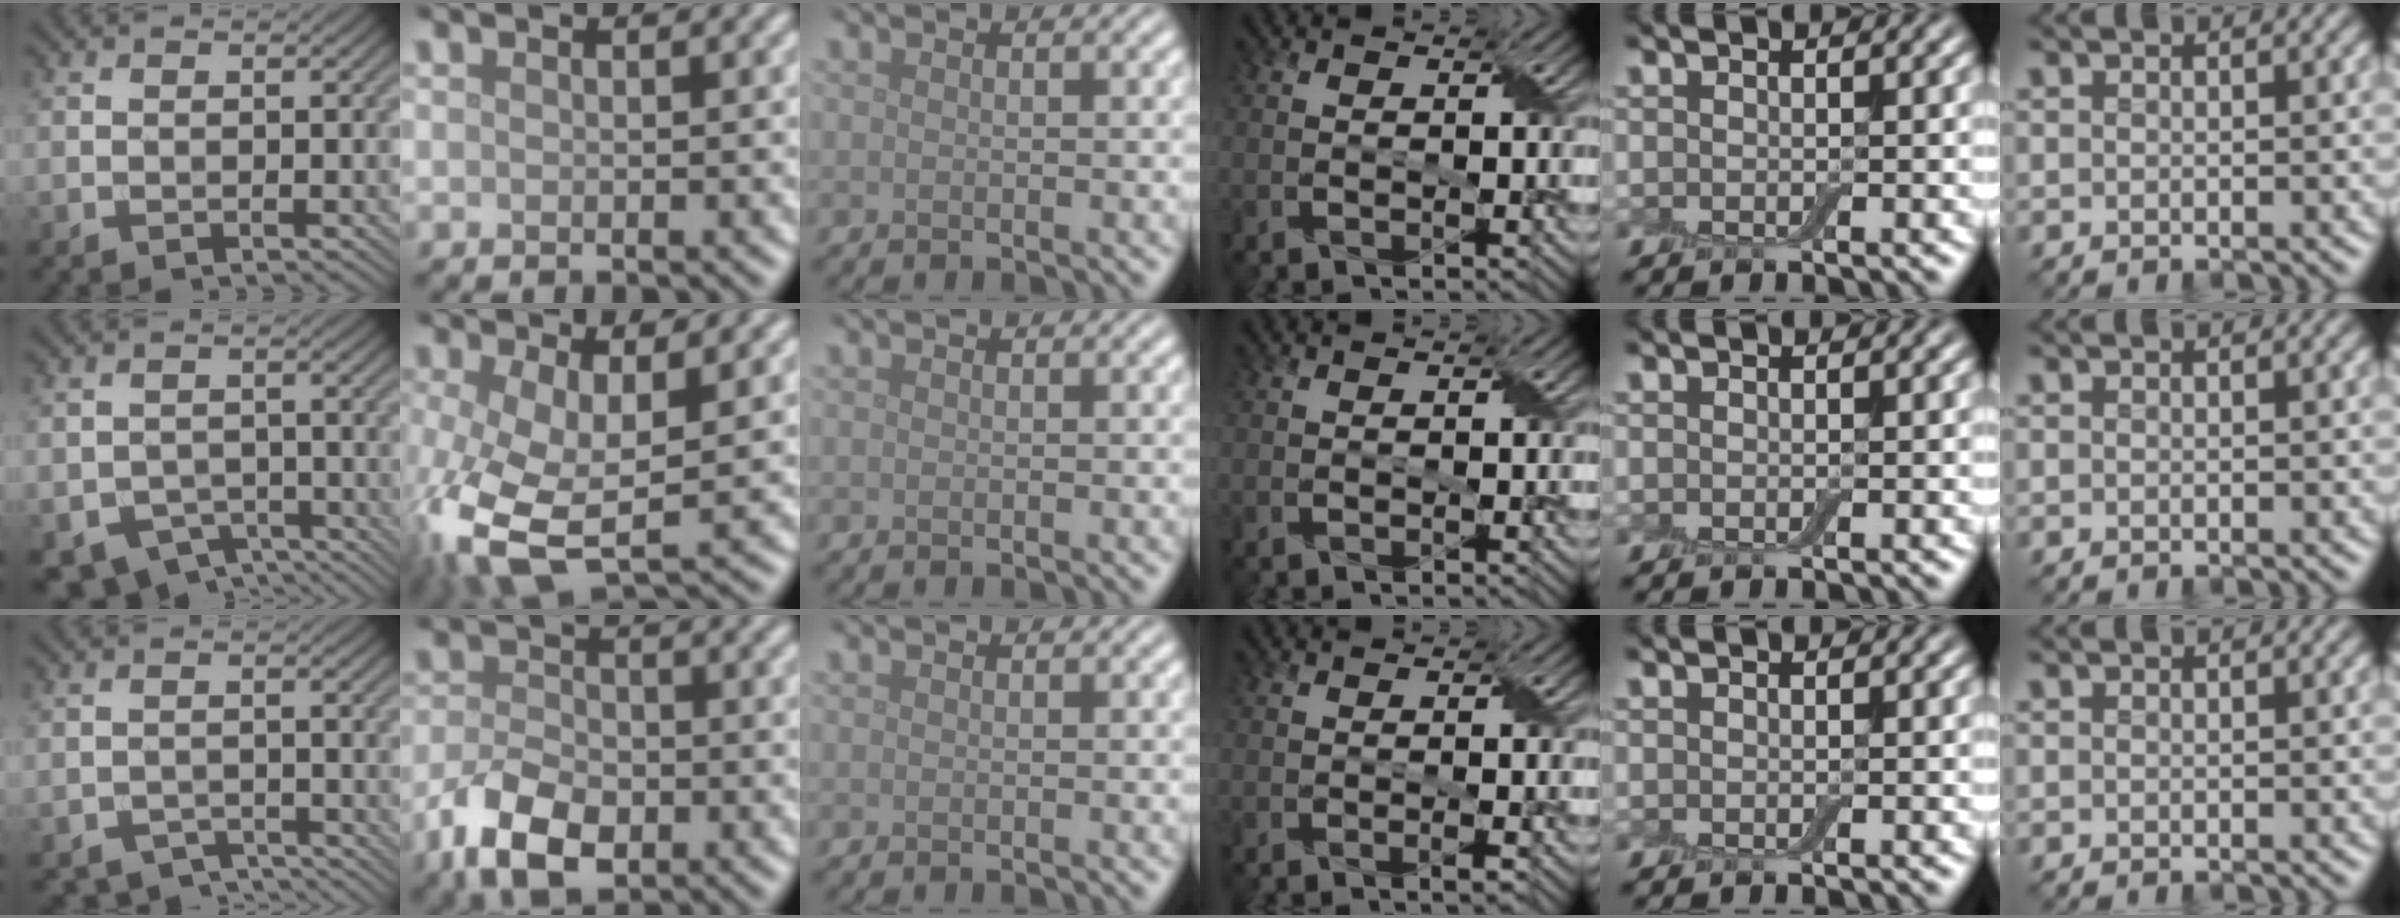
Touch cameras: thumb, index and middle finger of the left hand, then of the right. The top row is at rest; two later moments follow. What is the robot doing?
{"motion": "peel", "object": "small bumper sticker"}